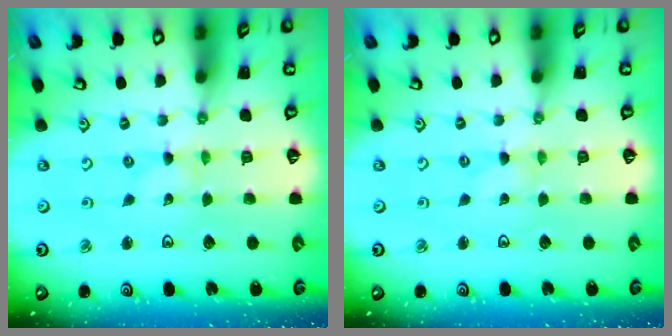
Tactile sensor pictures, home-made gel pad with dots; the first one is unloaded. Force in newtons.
{"total": 0.0}